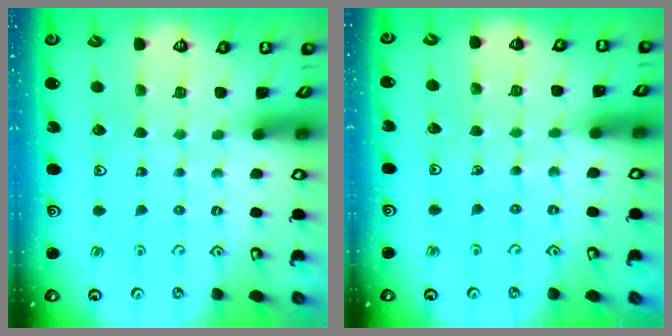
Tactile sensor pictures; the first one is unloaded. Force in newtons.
{"total": 3.5, "press": 3.5, "slide": 0.4}